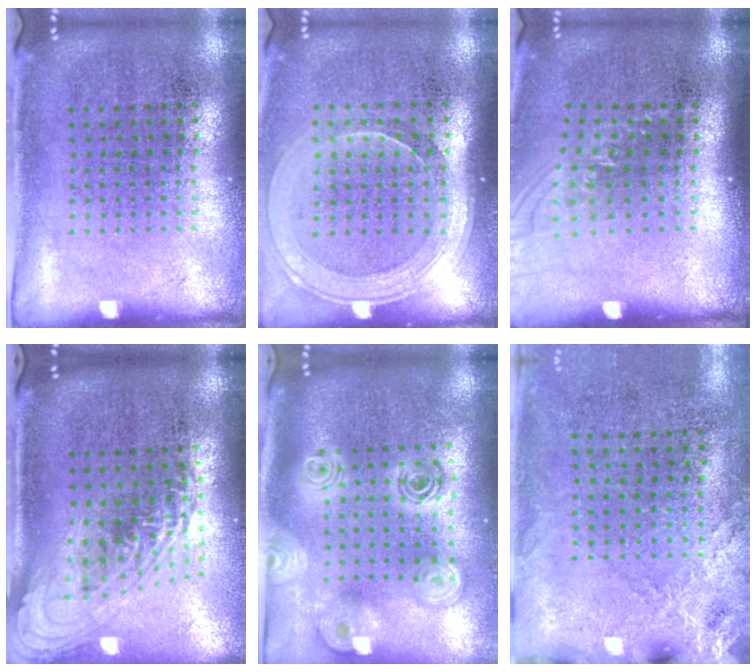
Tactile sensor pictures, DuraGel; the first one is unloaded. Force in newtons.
{"total": 1.8, "press": 1.6, "slide": 0.8}
{"total": 1.1, "press": 0.9, "slide": 0.5}
{"total": 2.2, "press": 1.6, "slide": 1.5}
{"total": 2.5, "press": 1.9, "slide": 1.7}
{"total": 2.5, "press": 2.1, "slide": 1.3}